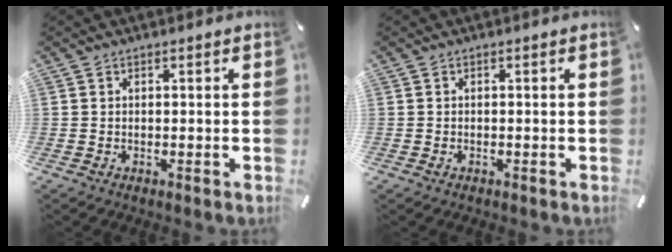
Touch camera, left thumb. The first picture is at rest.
{"total": 0.7, "force": [-0.5, 0.4, 0.4], "torque": [-0.008, 0.000, -0.009]}